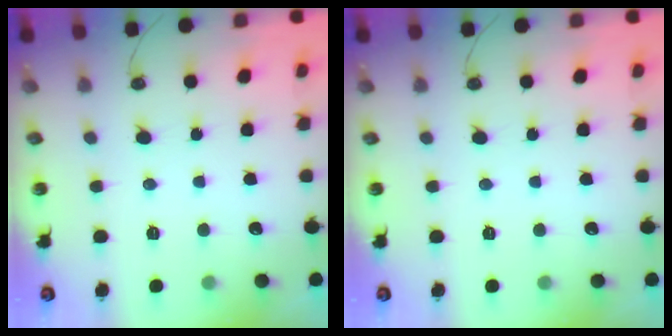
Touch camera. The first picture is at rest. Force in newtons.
{"total": 0.0}